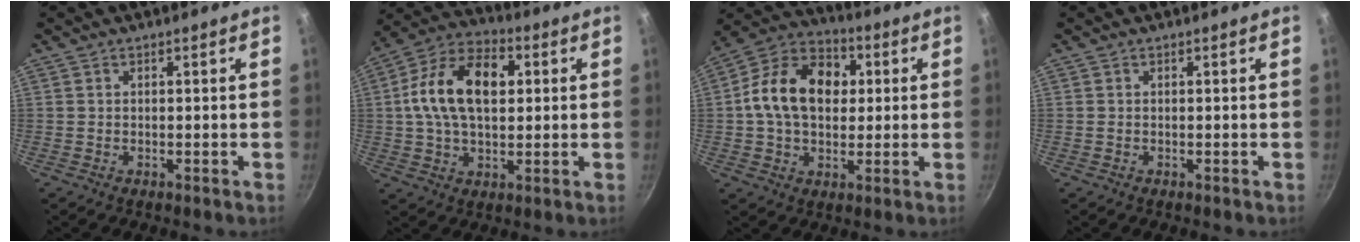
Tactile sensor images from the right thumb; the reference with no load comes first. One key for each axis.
{"total": 16.5, "fx": 2.6, "fy": 10.0, "fz": 12.9, "tx": -0.222, "ty": 0.021, "tz": 0.039}
{"total": 16.6, "fx": 1.9, "fy": 11.8, "fz": 11.5, "tx": -0.175, "ty": 0.023, "tz": 0.023}
{"total": 0.0}